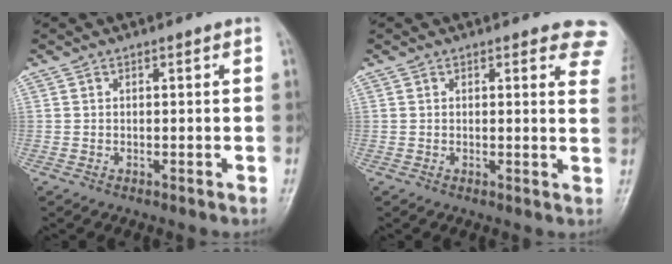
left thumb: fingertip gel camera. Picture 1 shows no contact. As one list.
[{"total": 6.2, "force": [5.2, 2.4, 2.2], "torque": [0.015, -0.022, 0.031]}]